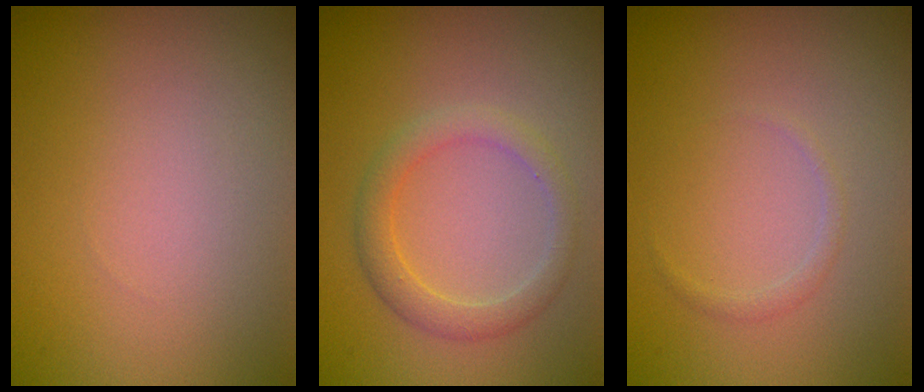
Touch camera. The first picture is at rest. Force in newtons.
{"total": 2.4, "press": 2.4, "slide": 0.2}
{"total": 0.7, "press": 0.7, "slide": 0.1}